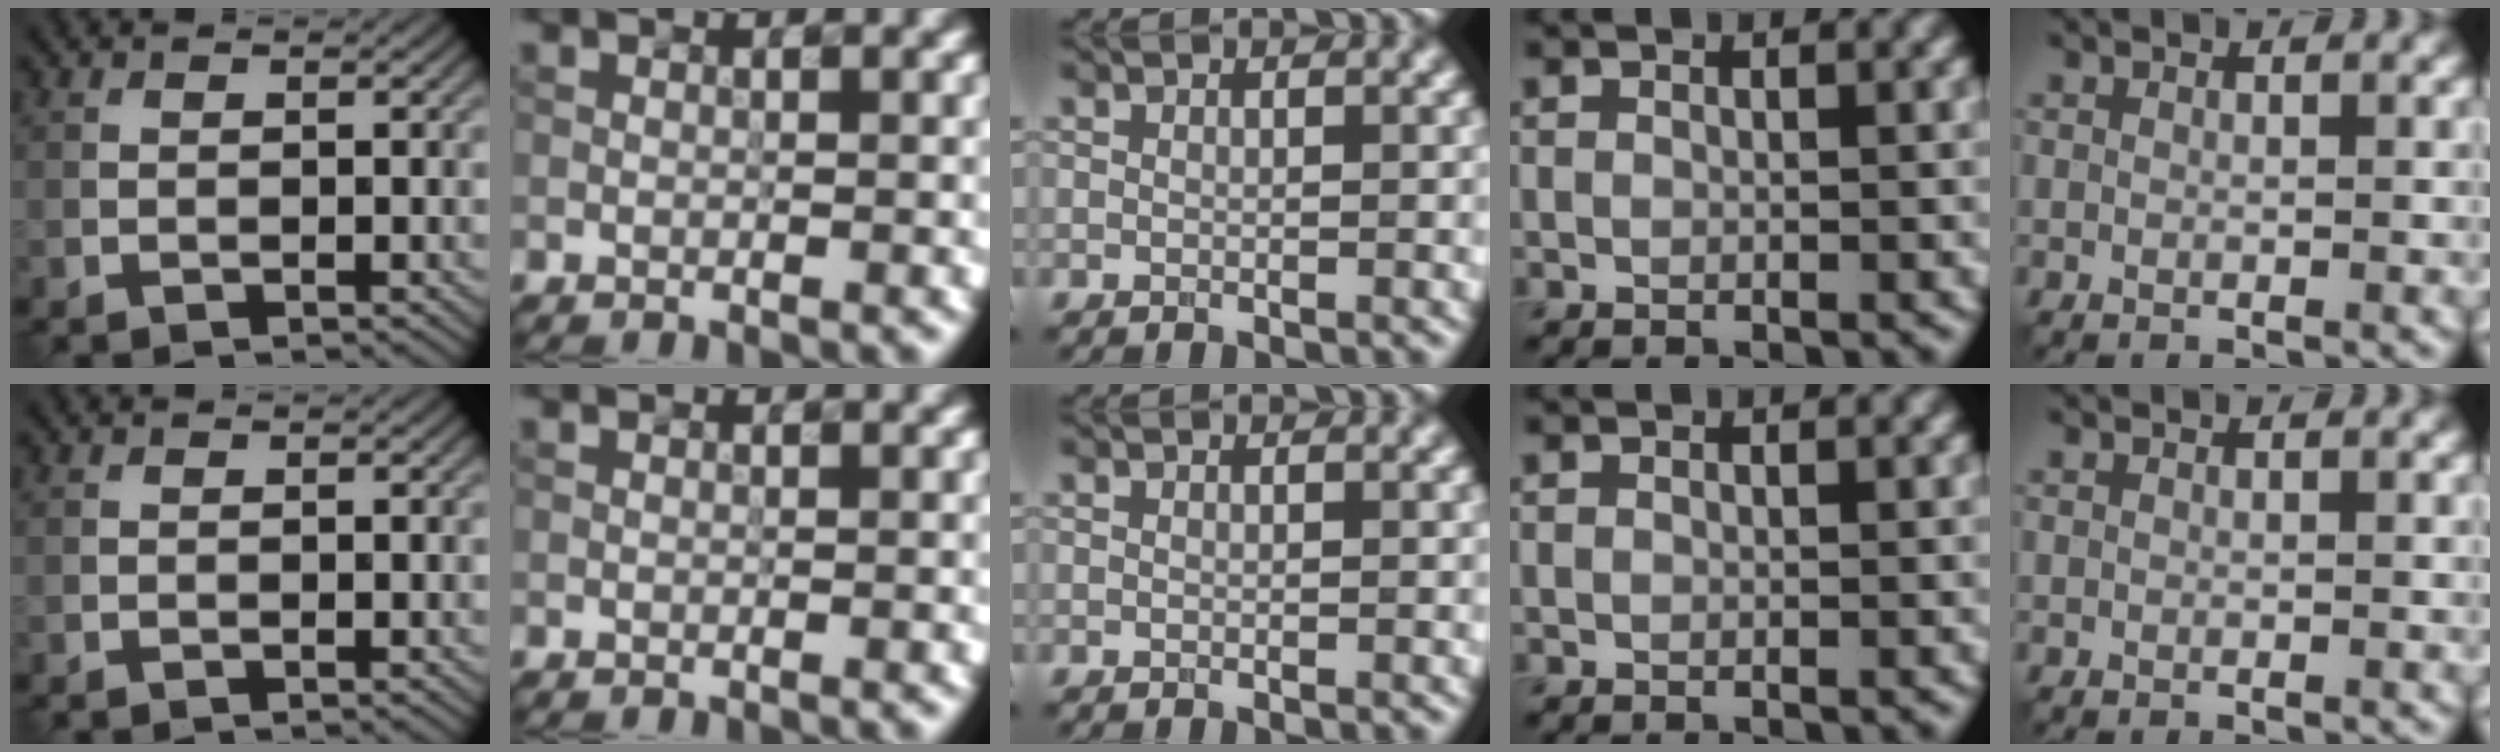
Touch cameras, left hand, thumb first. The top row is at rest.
{}